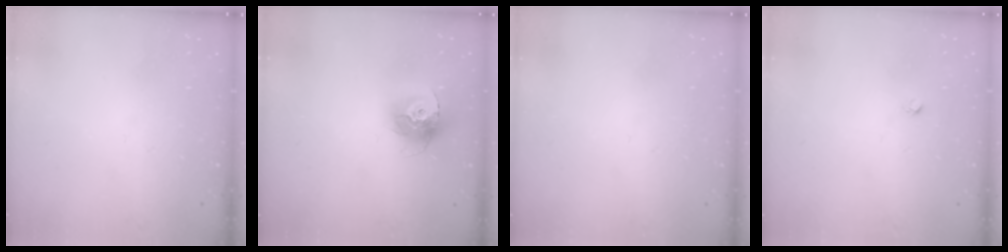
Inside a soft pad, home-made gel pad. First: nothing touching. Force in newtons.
{"total": 13.4, "press": 13.3, "slide": 1.2}
{"total": 0.9, "press": 0.9, "slide": 0.1}
{"total": 1.6, "press": 1.5, "slide": 0.1}